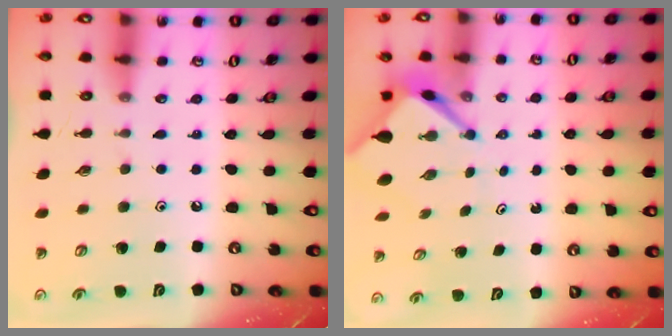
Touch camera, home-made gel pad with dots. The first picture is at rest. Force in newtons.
{"total": 4.4, "press": 4.3, "slide": 0.5}